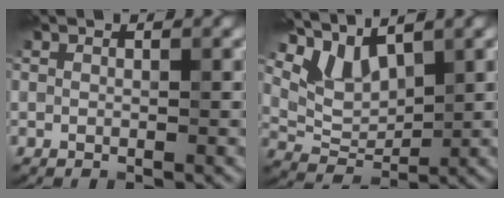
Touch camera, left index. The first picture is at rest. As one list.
[{"total": 4.2, "force": [3.2, 1.9, 1.8], "torque": [-0.047, -0.003, 0.064]}]